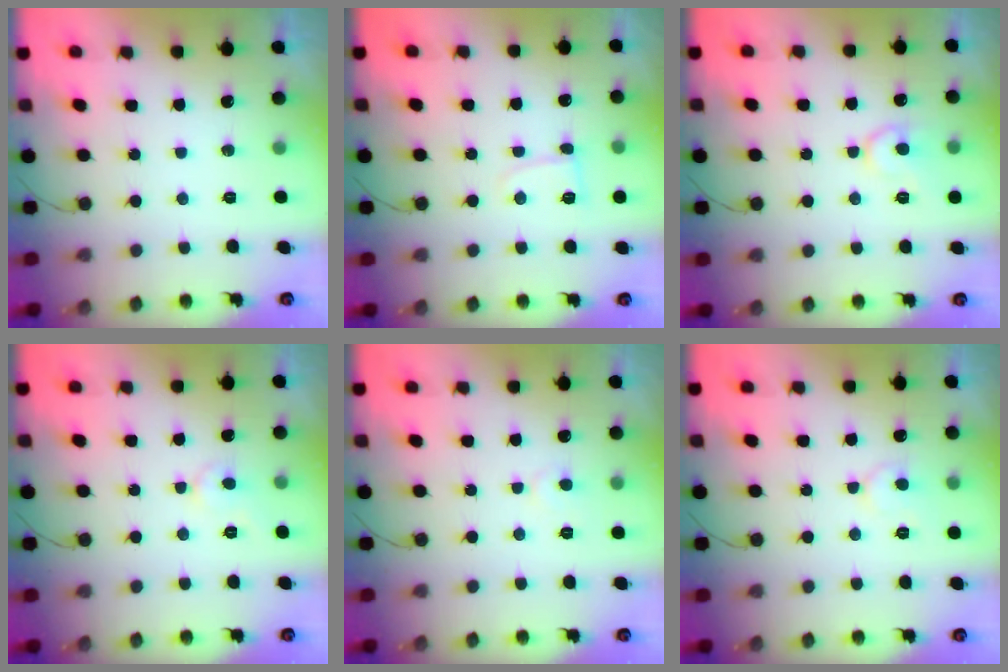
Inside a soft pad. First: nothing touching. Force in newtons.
{"total": 4.4, "press": 4.4, "slide": 0.5}
{"total": 8.6, "press": 8.6, "slide": 0.8}
{"total": 3.6, "press": 3.6, "slide": 0.3}
{"total": 4.2, "press": 4.2, "slide": 0.5}
{"total": 4.8, "press": 4.8, "slide": 0.3}